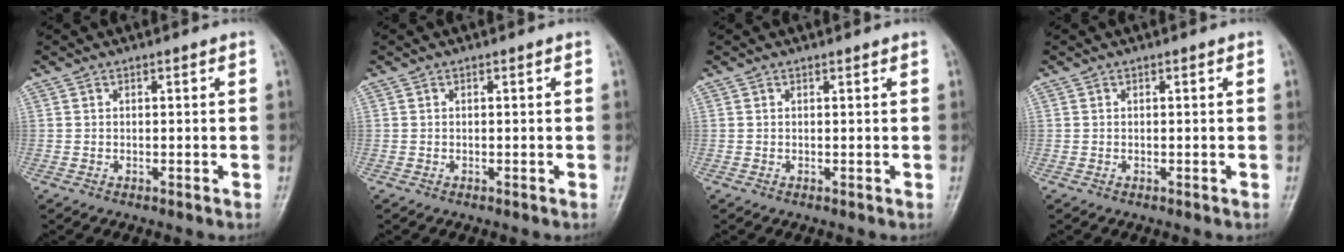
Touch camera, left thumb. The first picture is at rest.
{"total": 0.0}
{"total": 0.0}
{"total": 0.0}